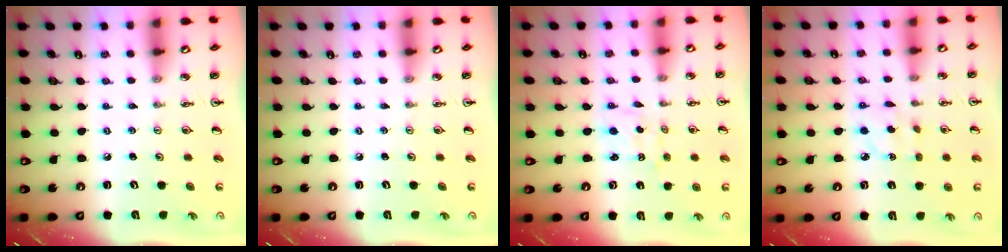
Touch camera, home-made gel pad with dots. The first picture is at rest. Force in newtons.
{"total": 0.0}
{"total": 1.1, "press": 0.7, "slide": 0.8}
{"total": 3.7, "press": 3.7, "slide": 0.3}